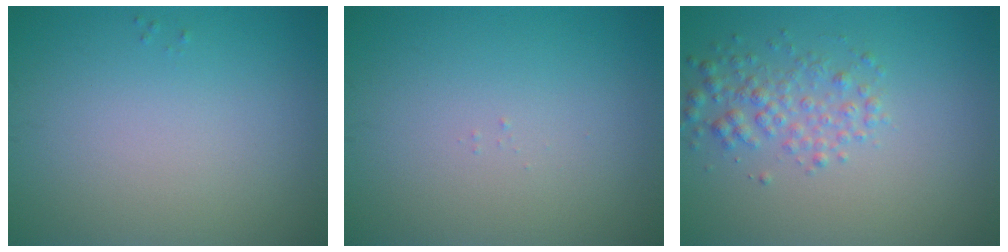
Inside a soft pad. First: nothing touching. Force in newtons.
{"total": 0.0}
{"total": 2.6, "press": 2.6, "slide": 0.0}